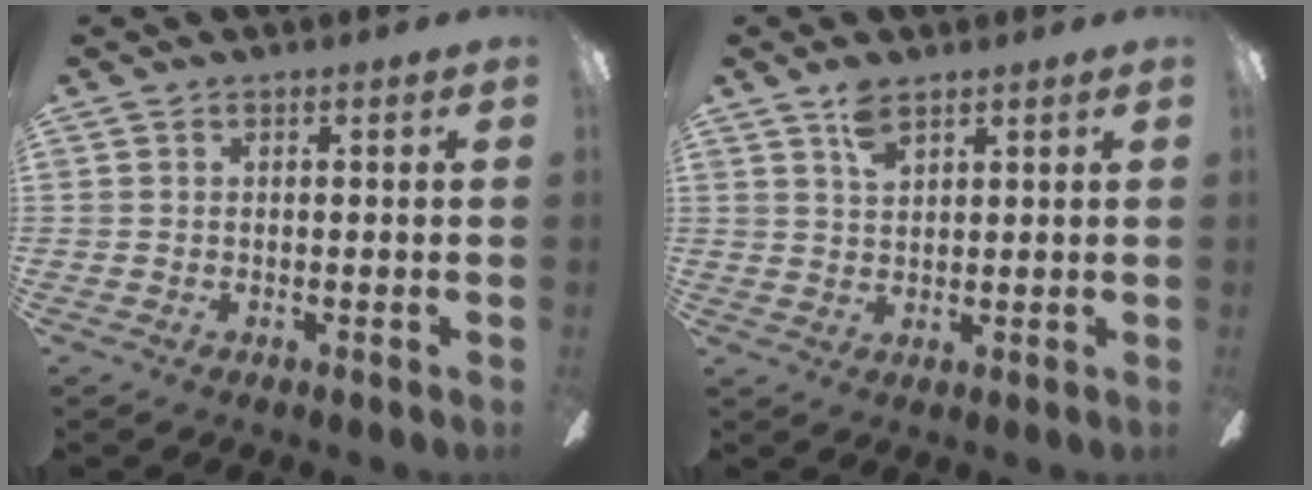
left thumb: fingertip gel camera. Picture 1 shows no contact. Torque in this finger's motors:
{"motor_torque": [0.46, 0.12, 0.35, -0.54, 0.05]}